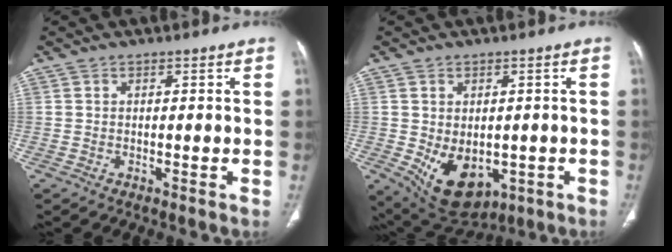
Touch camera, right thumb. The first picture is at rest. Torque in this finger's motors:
{"motor_torque": [-0.37, 0.25, 0.06, 0.00, 0.22]}